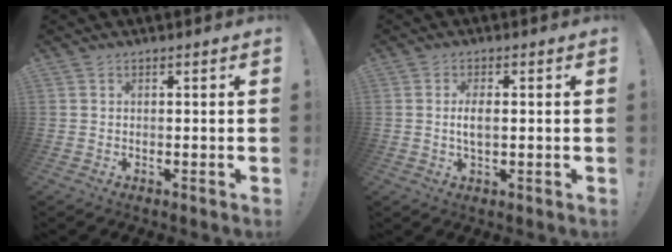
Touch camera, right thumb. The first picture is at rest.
{"total": 4.0, "force": [-0.1, 1.7, 3.7], "torque": [-0.061, -0.002, -0.006]}